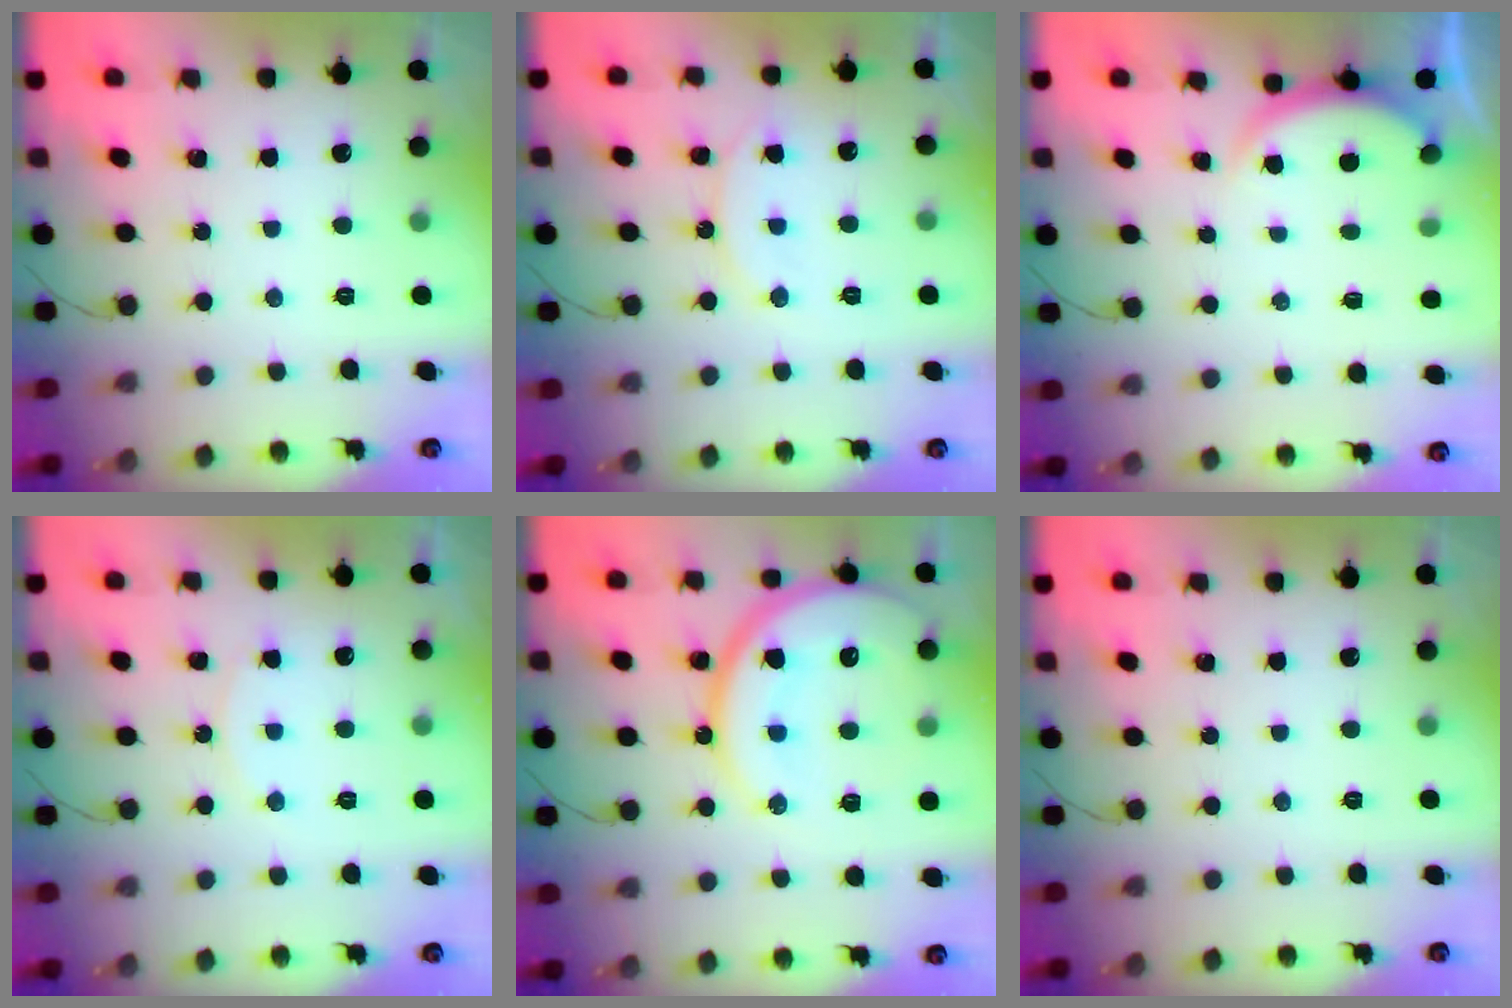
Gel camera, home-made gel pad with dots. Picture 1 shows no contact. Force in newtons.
{"total": 9.6, "press": 9.5, "slide": 1.1}
{"total": 2.2, "press": 2.2, "slide": 0.6}
{"total": 5.3, "press": 5.2, "slide": 0.5}
{"total": 19.4, "press": 19.4, "slide": 1.4}
{"total": 0.0}